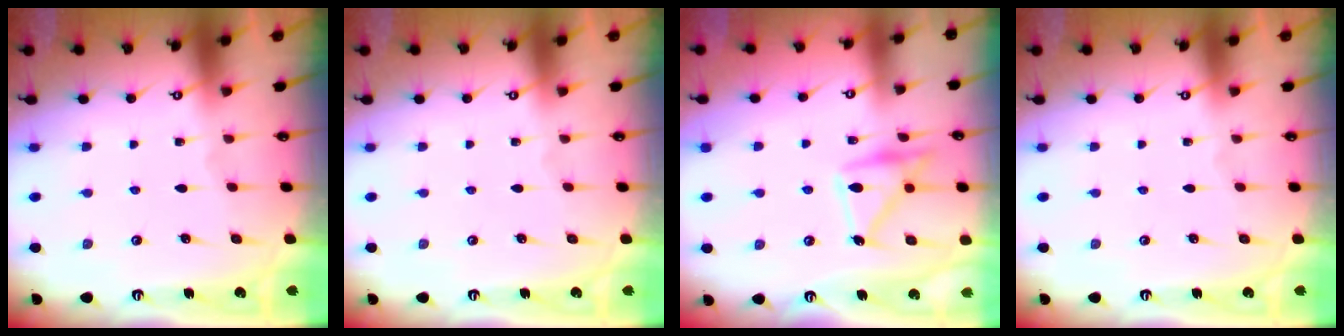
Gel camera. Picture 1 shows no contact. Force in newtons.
{"total": 0.0}
{"total": 17.0, "press": 17.0, "slide": 0.9}
{"total": 0.0}